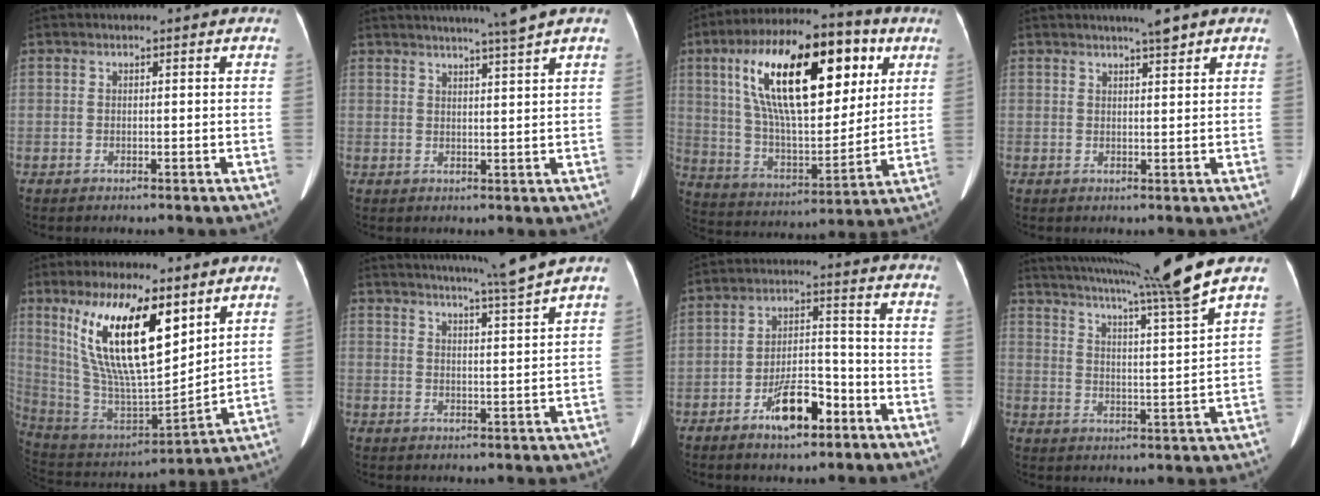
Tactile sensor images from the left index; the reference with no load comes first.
{"total": 6.1, "force": [5.0, -1.7, 3.1], "torque": [-0.044, -0.001, 0.068]}
{"total": 23.9, "force": [8.9, 9.1, 20.2], "torque": [-0.366, 0.042, 0.149]}
{"total": 2.4, "force": [2.0, -0.1, 1.4], "torque": [-0.025, 0.005, 0.032]}
{"total": 18.7, "force": [8.9, 5.3, 15.5], "torque": [-0.296, 0.005, 0.168]}
{"total": 9.6, "force": [8.4, -2.4, 3.9], "torque": [-0.062, -0.022, 0.119]}
{"total": 8.7, "force": [-5.1, 3.1, 6.3], "torque": [-0.116, 0.010, -0.085]}
{"total": 14.9, "force": [12.5, -2.9, 7.6], "torque": [-0.132, -0.035, 0.185]}